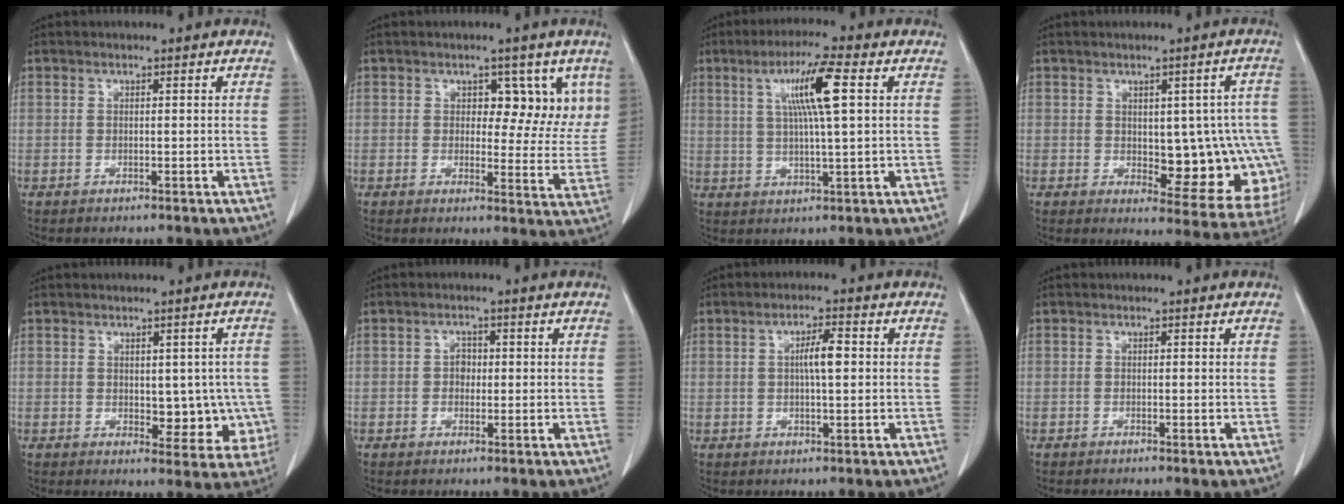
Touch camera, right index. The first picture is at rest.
{"total": 7.6, "force": [3.5, 4.4, 5.1], "torque": [-0.038, 0.005, 0.044]}
{"total": 8.9, "force": [2.6, 0.0, 8.5], "torque": [-0.155, 0.008, 0.047]}
{"total": 12.9, "force": [-1.1, 5.8, 11.4], "torque": [-0.108, 0.011, 0.002]}
{"total": 6.6, "force": [-0.3, 4.0, 5.3], "torque": [-0.038, 0.006, 0.004]}
{"total": 1.8, "force": [-0.1, 1.4, 1.1], "torque": [-0.014, 0.005, -0.002]}
{"total": 3.9, "force": [0.4, 0.6, 3.8], "torque": [-0.068, 0.004, 0.005]}
{"total": 0.0}